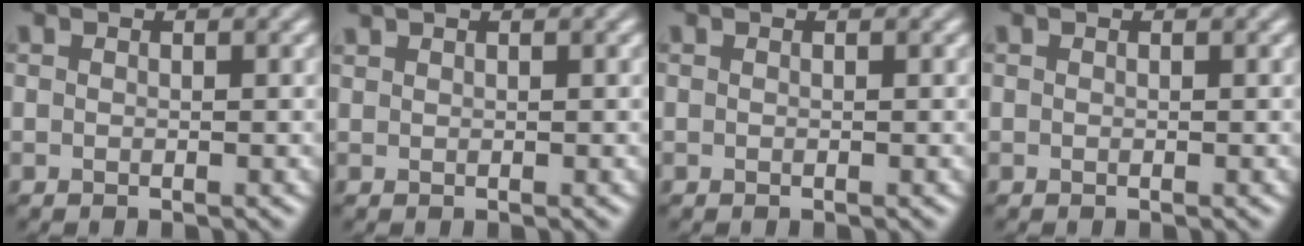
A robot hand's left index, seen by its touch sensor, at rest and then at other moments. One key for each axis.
{"total": 1.3, "fx": 1.0, "fy": 0.6, "fz": 0.6, "tx": -0.007, "ty": 0.003, "tz": 0.007}
{"total": 0.0}
{"total": 0.0}